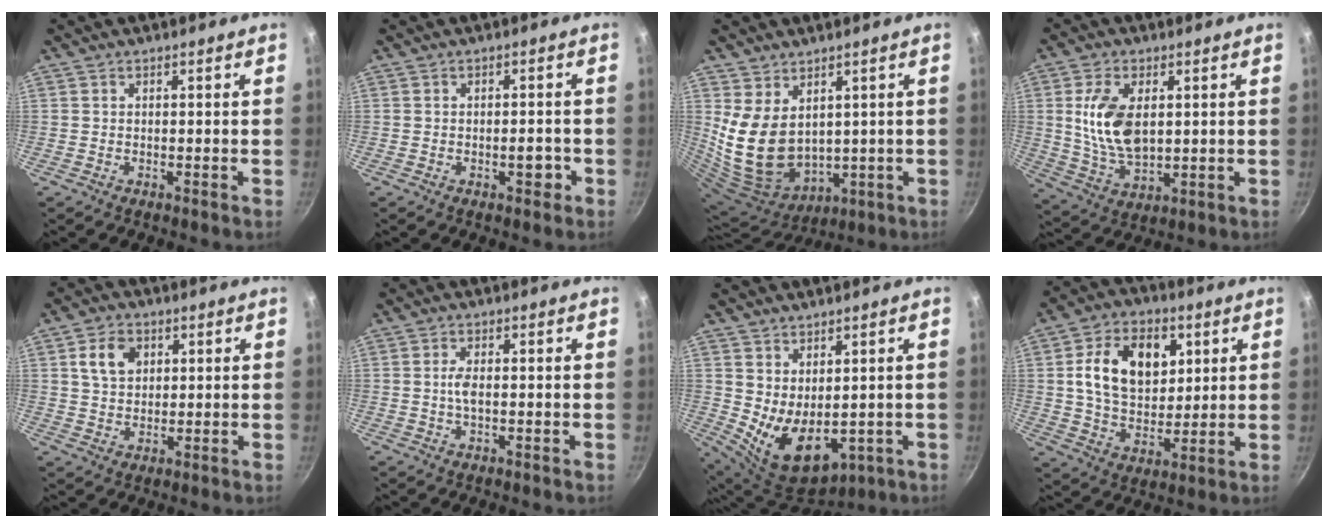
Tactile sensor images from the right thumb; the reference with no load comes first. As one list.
[{"total": 2.8, "force": [-1.1, 1.5, 2.1], "torque": [-0.011, 0.014, -0.016]}, {"total": 13.1, "force": [3.5, 9.2, 8.8], "torque": [-0.146, -0.040, 0.093]}, {"total": 12.1, "force": [2.2, 6.8, 9.7], "torque": [-0.175, -0.016, 0.049]}, {"total": 6.5, "force": [2.2, 4.8, 3.8], "torque": [-0.052, 0.000, 0.038]}, {"total": 2.4, "force": [0.0, 0.8, 2.3], "torque": [-0.052, 0.002, -0.002]}, {"total": 10.7, "force": [0.8, 6.7, 8.3], "torque": [-0.122, -0.032, 0.045]}, {"total": 15.9, "force": [4.4, 10.9, 10.7], "torque": [-0.150, -0.009, 0.069]}]